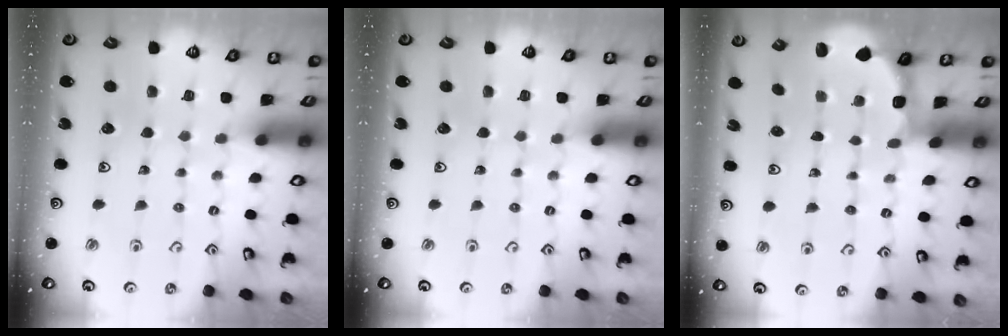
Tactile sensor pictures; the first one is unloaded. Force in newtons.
{"total": 0.0}
{"total": 1.9, "press": 1.8, "slide": 0.7}